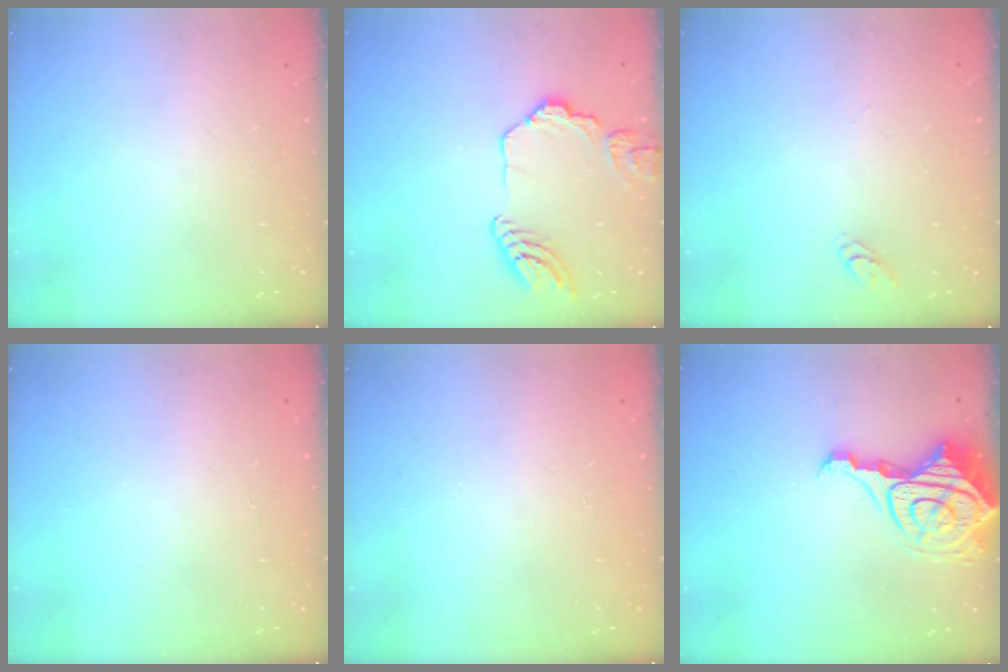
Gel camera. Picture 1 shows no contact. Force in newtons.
{"total": 13.9, "press": 13.8, "slide": 1.2}
{"total": 2.7, "press": 2.7, "slide": 0.3}
{"total": 1.9, "press": 1.9, "slide": 0.2}
{"total": 0.0}
{"total": 13.2, "press": 13.1, "slide": 1.3}